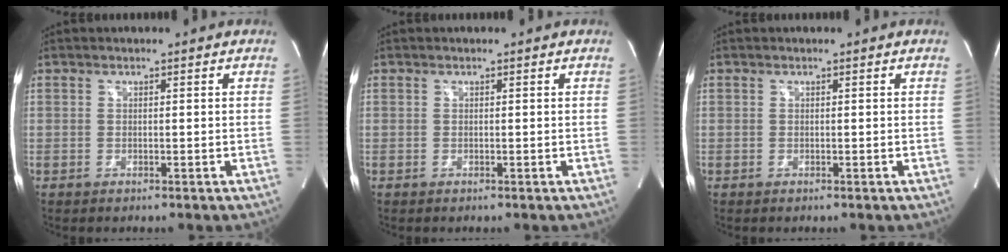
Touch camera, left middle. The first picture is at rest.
{"total": 0.0}
{"total": 0.0}